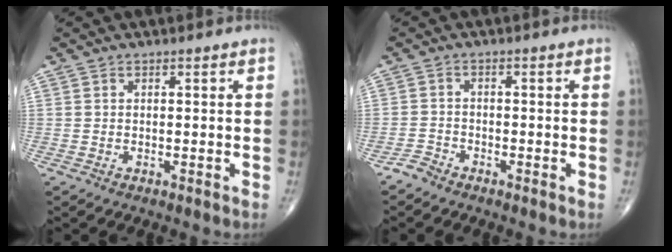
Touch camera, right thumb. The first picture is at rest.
{"total": 2.0, "force": [-1.9, 0.6, 0.1], "torque": [0.001, -0.003, -0.043]}